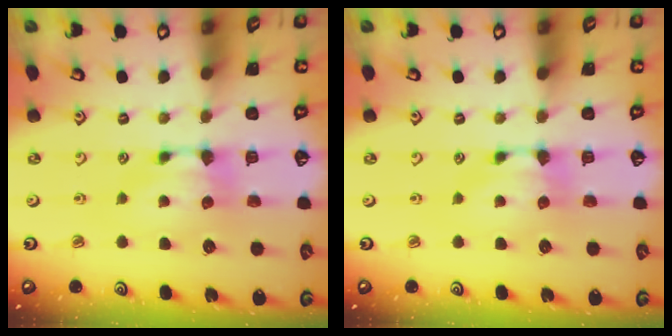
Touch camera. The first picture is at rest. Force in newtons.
{"total": 0.0}